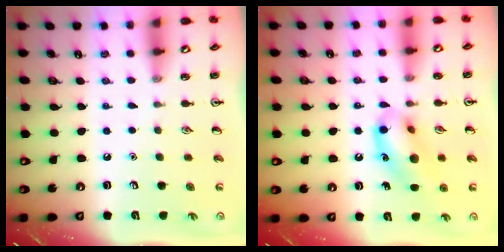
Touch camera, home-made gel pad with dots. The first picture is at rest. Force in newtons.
{"total": 12.6, "press": 12.4, "slide": 2.3}